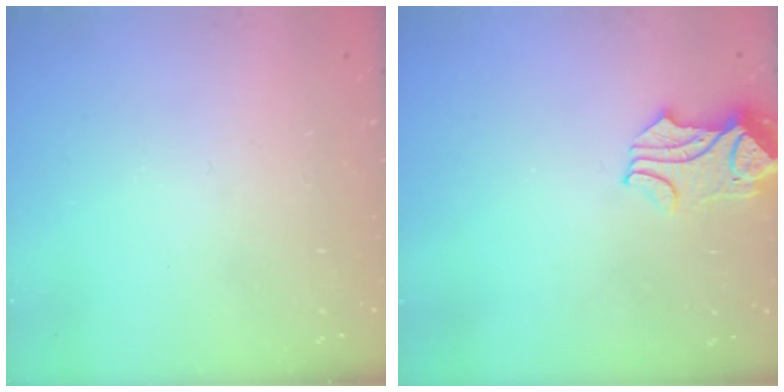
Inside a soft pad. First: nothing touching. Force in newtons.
{"total": 2.1, "press": 1.8, "slide": 1.0}